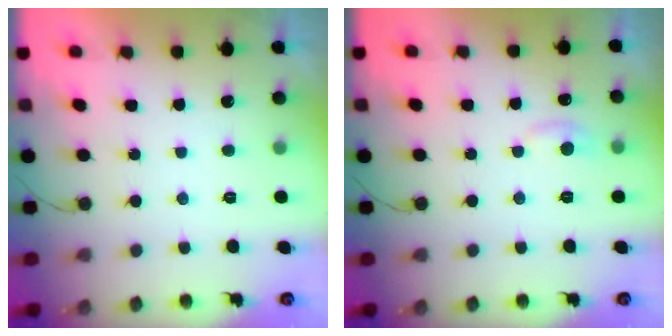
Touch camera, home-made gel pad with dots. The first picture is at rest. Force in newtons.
{"total": 5.4, "press": 5.4, "slide": 0.7}